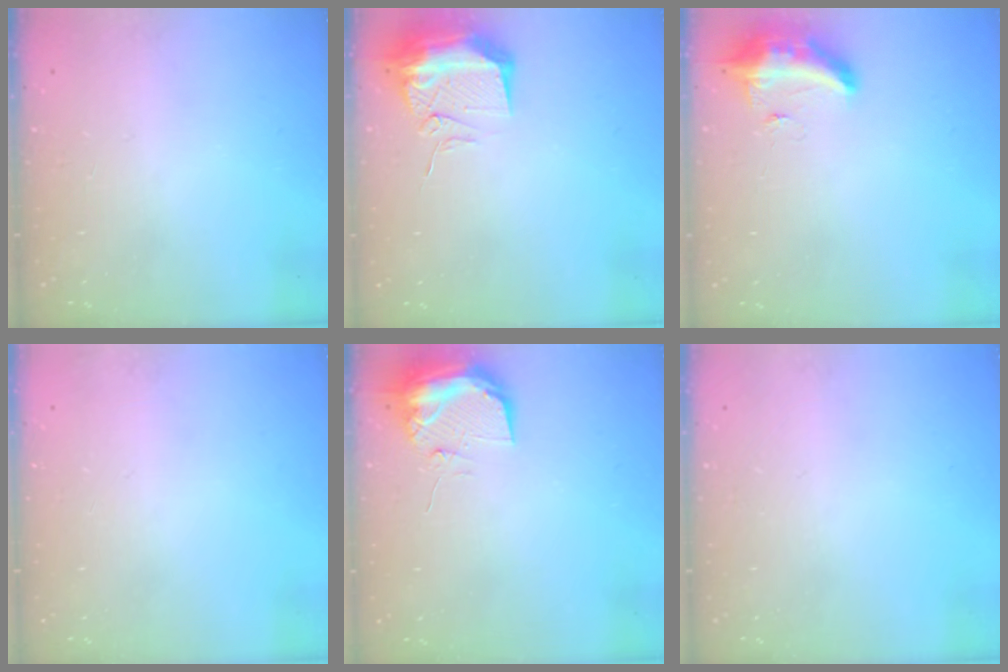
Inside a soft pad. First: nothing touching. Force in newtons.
{"total": 11.4, "press": 11.2, "slide": 1.9}
{"total": 12.6, "press": 10.6, "slide": 6.9}
{"total": 13.0, "press": 3.6, "slide": 12.5}
{"total": 10.4, "press": 10.4, "slide": 1.2}
{"total": 0.0}